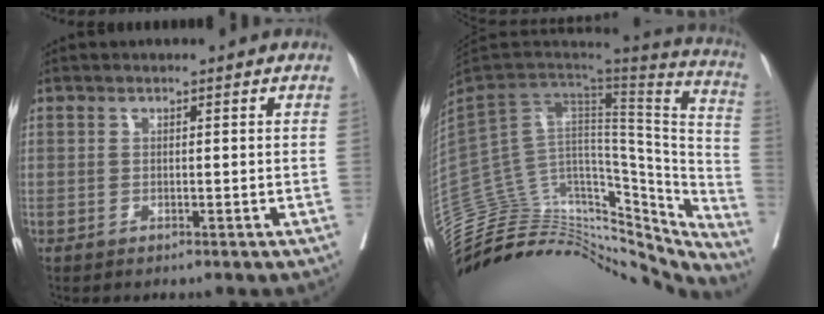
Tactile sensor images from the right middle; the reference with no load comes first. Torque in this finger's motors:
{"motor_torque": [-0.19, -1.95, -0.07, -0.03]}